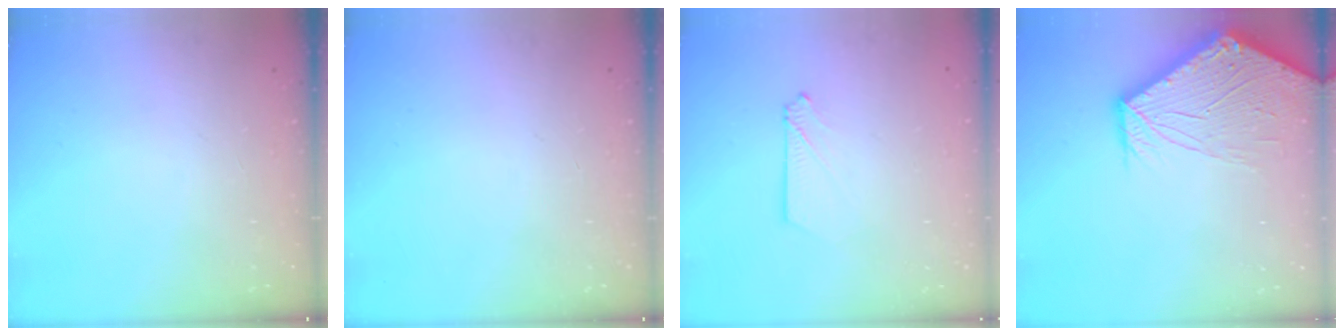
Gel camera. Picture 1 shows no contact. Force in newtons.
{"total": 0.0}
{"total": 2.9, "press": 2.9, "slide": 0.4}
{"total": 12.7, "press": 12.6, "slide": 1.7}